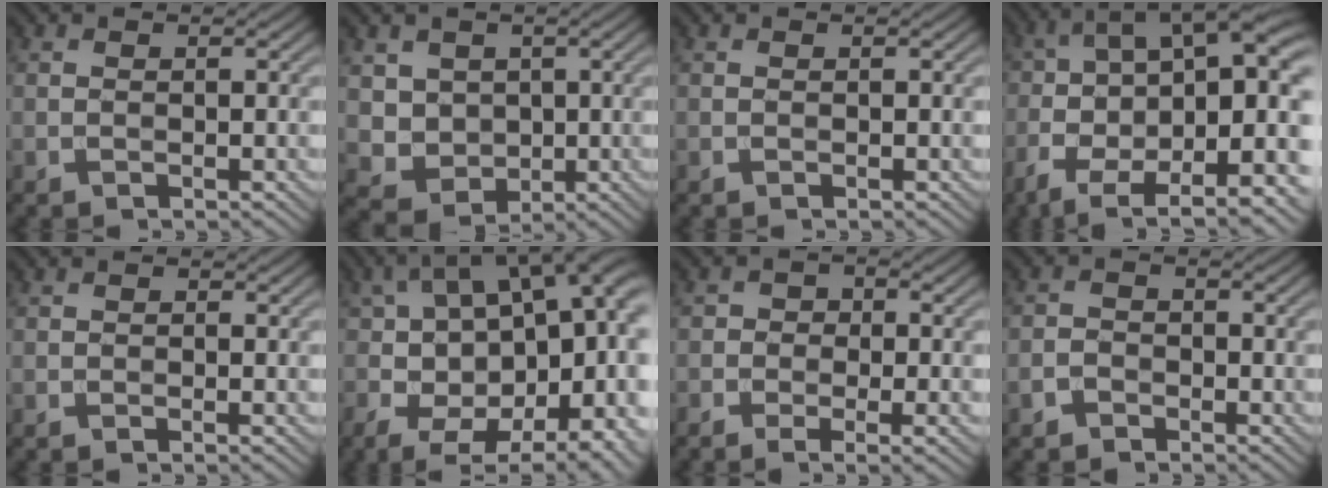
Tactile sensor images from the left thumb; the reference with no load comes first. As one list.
[{"total": 4.5, "force": [1.1, 4.1, 1.5], "torque": [-0.049, -0.014, 0.018]}, {"total": 0.0}, {"total": 15.4, "force": [-2.0, 8.2, 12.9], "torque": [-0.233, 0.000, -0.027]}, {"total": 0.5, "force": [-0.2, 0.2, 0.4], "torque": [-0.005, -0.002, -0.004]}, {"total": 20.1, "force": [-1.1, 11.7, 16.3], "torque": [-0.250, -0.031, 0.038]}, {"total": 5.9, "force": [-2.5, 3.8, 3.8], "torque": [-0.042, -0.003, -0.039]}, {"total": 2.1, "force": [-1.4, 1.3, 0.6], "torque": [-0.009, 0.003, -0.034]}]